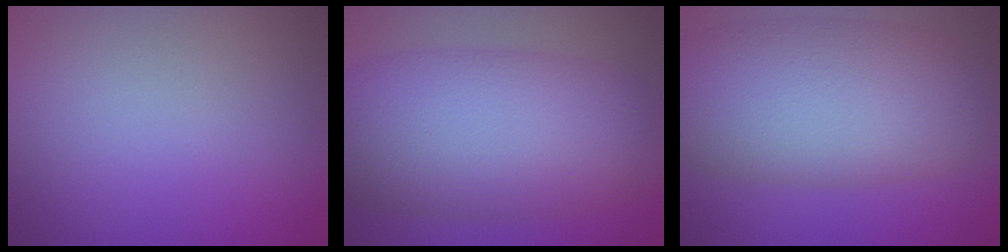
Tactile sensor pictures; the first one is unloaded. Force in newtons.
{"total": 11.3, "press": 11.3, "slide": 0.3}
{"total": 10.7, "press": 10.7, "slide": 0.5}